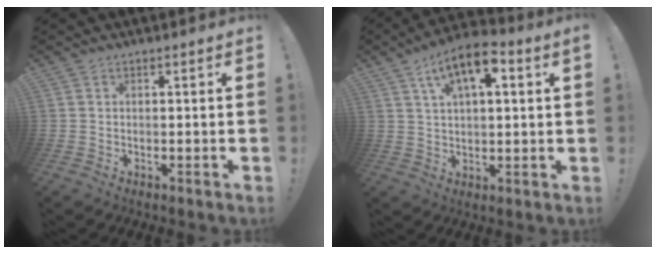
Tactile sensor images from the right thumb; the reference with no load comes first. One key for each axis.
{"total": 10.1, "fx": 4.2, "fy": 4.3, "fz": 8.1, "tx": -0.125, "ty": -0.008, "tz": 0.074}